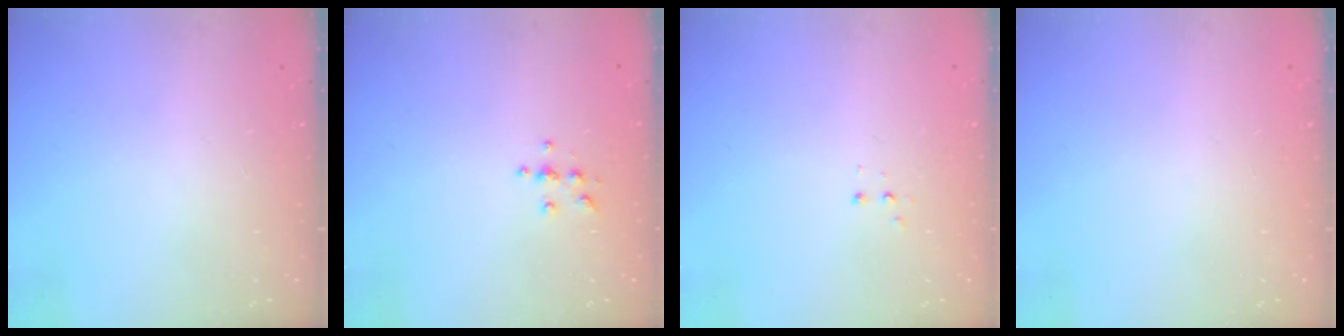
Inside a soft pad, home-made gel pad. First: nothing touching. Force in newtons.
{"total": 4.6, "press": 4.6, "slide": 0.5}
{"total": 2.8, "press": 2.8, "slide": 0.5}
{"total": 0.0}